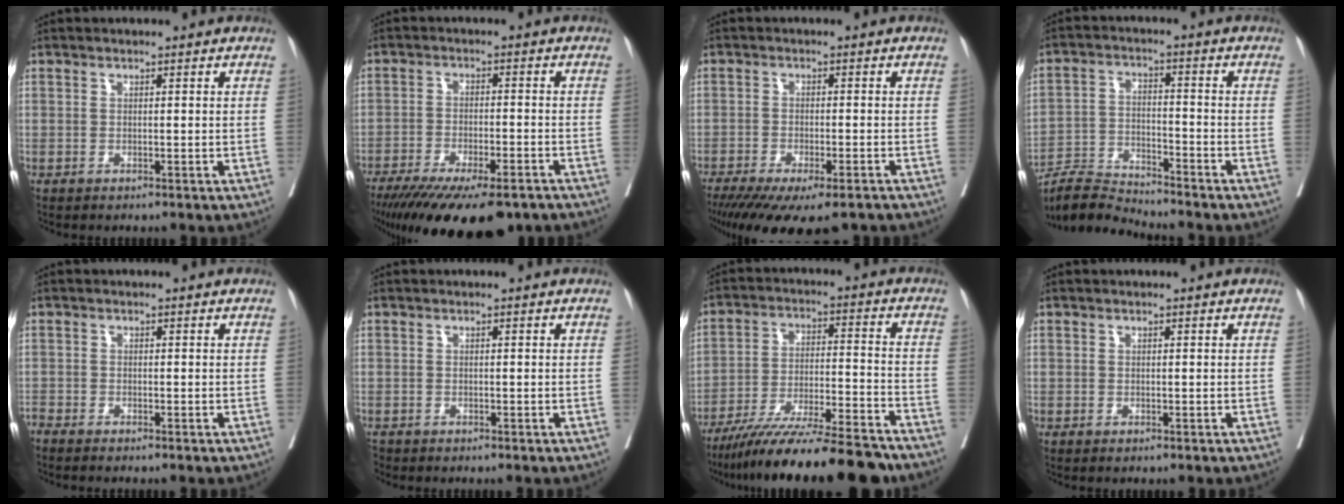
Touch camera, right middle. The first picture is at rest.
{"total": 18.3, "force": [-14.1, 4.2, 10.9], "torque": [-0.167, -0.039, -0.207]}
{"total": 14.5, "force": [-11.3, 3.5, 8.5], "torque": [-0.142, -0.028, -0.165]}
{"total": 7.1, "force": [-7.0, -0.5, -0.4], "torque": [-0.004, 0.003, -0.130]}
{"total": 1.9, "force": [-1.9, -0.1, 0.4], "torque": [-0.011, -0.004, -0.034]}
{"total": 1.0, "force": [-0.9, 0.5, 0.1], "torque": [-0.009, -0.002, -0.018]}
{"total": 20.0, "force": [-17.3, 0.9, 10.0], "torque": [-0.155, -0.022, -0.279]}
{"total": 0.5, "force": [-0.2, 0.5, 0.0], "torque": [0.003, 0.006, -0.007]}